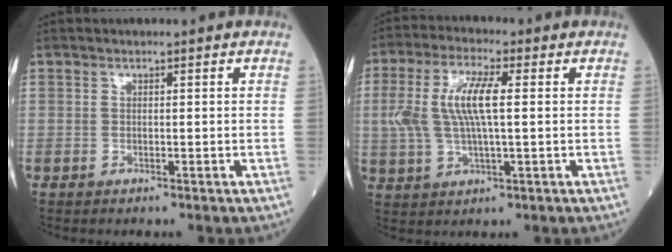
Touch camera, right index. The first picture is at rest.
{"total": 8.9, "force": [1.2, 2.3, 8.5], "torque": [-0.189, 0.013, 0.025]}